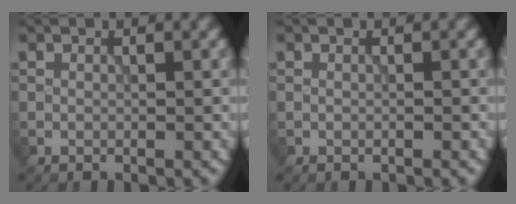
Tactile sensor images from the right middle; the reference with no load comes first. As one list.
[{"total": 0.0}]